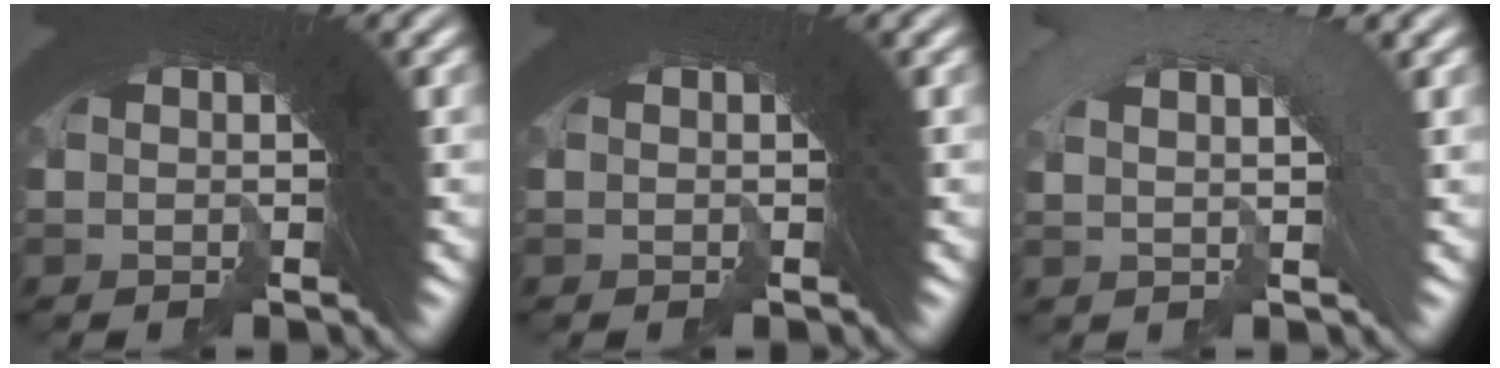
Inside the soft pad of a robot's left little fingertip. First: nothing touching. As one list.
[{"total": 0.9, "force": [-0.4, -0.4, -0.7], "torque": [0.008, -0.004, -0.005]}, {"total": 2.5, "force": [-1.9, 1.5, -0.2], "torque": [0.000, 0.001, -0.031]}]